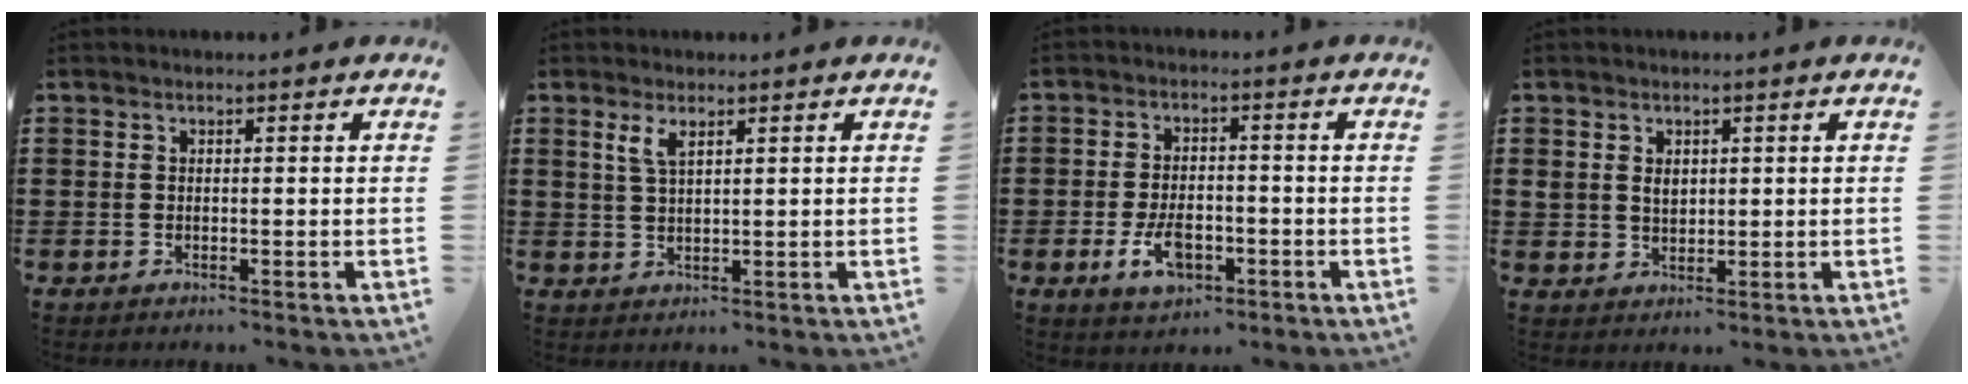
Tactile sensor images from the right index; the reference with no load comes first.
{"total": 2.8, "force": [1.5, 0.8, 2.2], "torque": [-0.047, 0.005, 0.025]}
{"total": 6.0, "force": [-2.3, 3.1, 4.5], "torque": [-0.092, -0.003, -0.049]}
{"total": 2.4, "force": [0.9, 1.9, 1.3], "torque": [-0.030, 0.009, 0.016]}